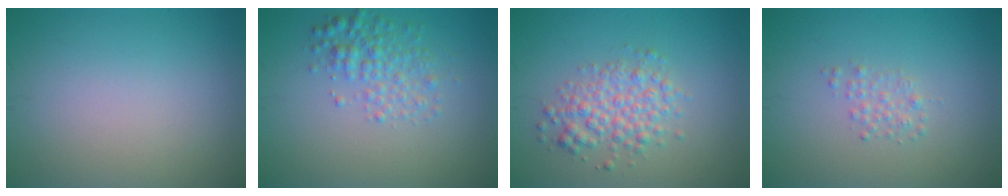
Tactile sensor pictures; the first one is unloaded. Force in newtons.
{"total": 2.8, "press": 2.8, "slide": 0.1}
{"total": 3.5, "press": 3.5, "slide": 0.1}
{"total": 1.2, "press": 1.2, "slide": 0.0}